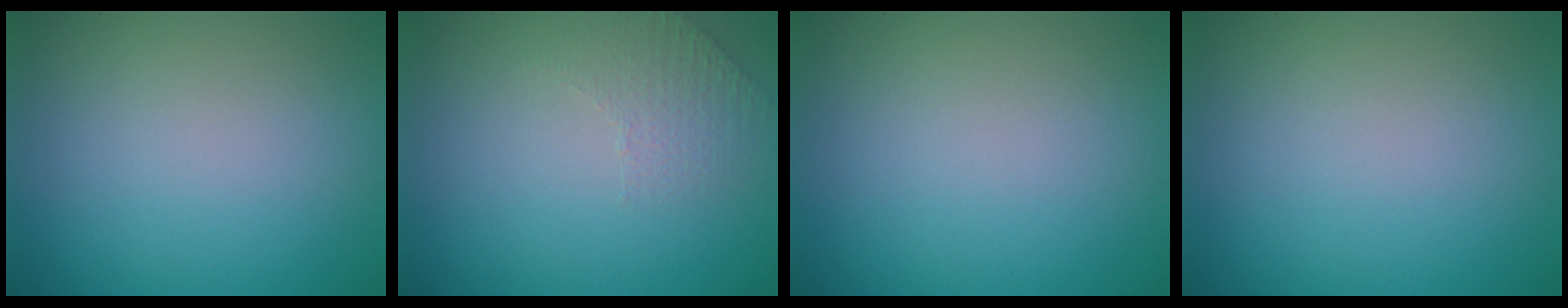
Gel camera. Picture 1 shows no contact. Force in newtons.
{"total": 1.3, "press": 0.8, "slide": 1.1}
{"total": 0.0}
{"total": 0.0}